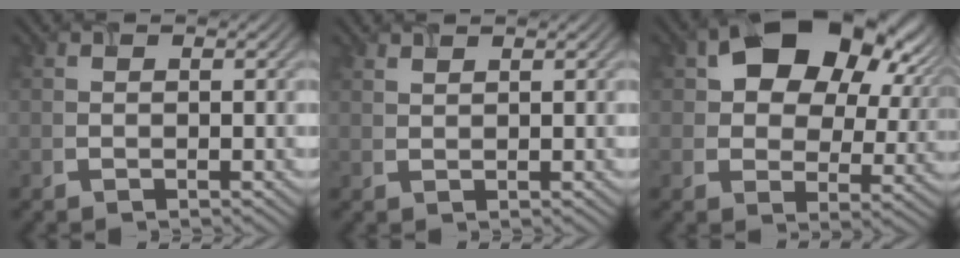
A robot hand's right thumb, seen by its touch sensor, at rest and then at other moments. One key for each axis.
{"total": 1.3, "fx": 1.1, "fy": 0.3, "fz": 0.6, "tx": -0.006, "ty": -0.002, "tz": 0.022}
{"total": 13.9, "fx": 5.7, "fy": 9.4, "fz": 8.6, "tx": -0.128, "ty": -0.002, "tz": 0.109}